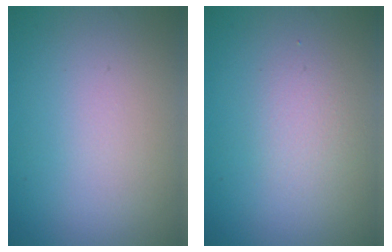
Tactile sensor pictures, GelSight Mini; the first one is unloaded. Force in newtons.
{"total": 1.5, "press": 1.5, "slide": 0.1}